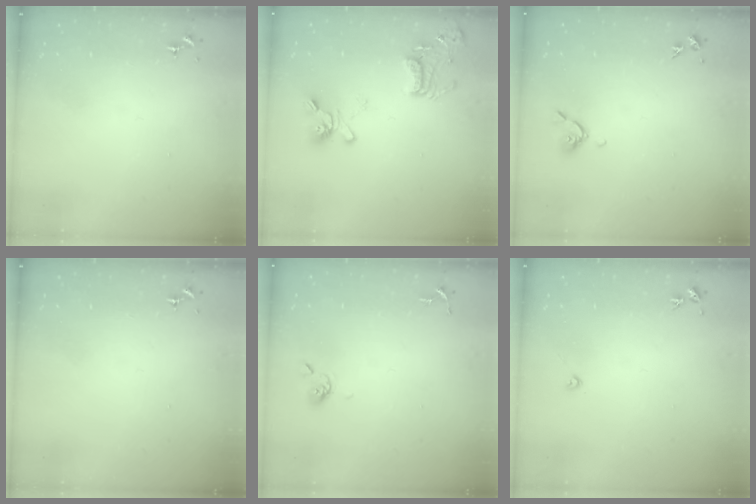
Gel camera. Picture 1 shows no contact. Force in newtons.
{"total": 15.8, "press": 15.7, "slide": 1.9}
{"total": 5.6, "press": 5.5, "slide": 1.0}
{"total": 0.0}
{"total": 4.4, "press": 4.3, "slide": 0.8}
{"total": 2.2, "press": 2.2, "slide": 0.3}